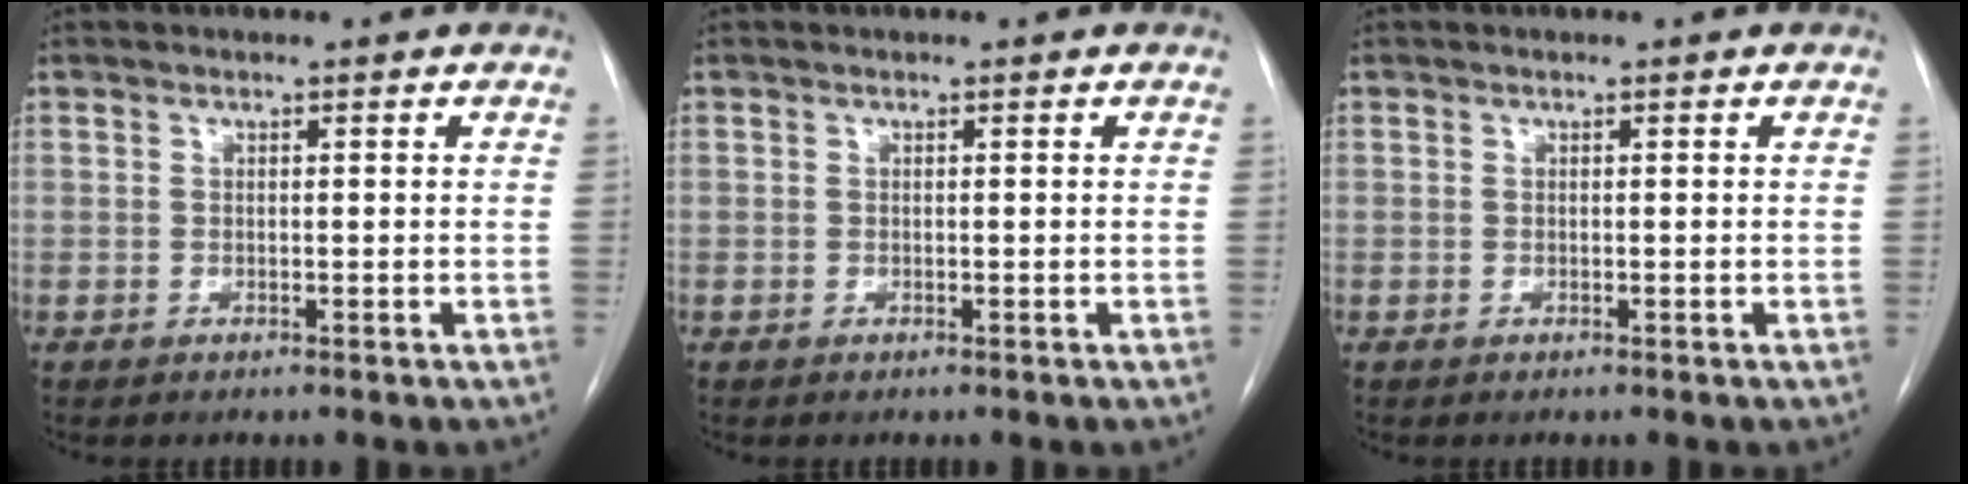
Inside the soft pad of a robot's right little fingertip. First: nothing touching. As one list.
[{"total": 0.0}, {"total": 0.0}]